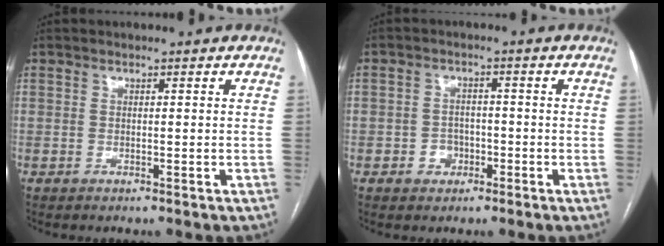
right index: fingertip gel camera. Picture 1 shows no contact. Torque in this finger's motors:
{"motor_torque": [-0.44, -0.19, -0.71, -0.21]}